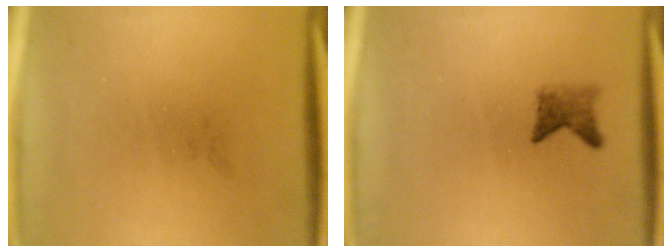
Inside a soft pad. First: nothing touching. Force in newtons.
{"total": 2.0}